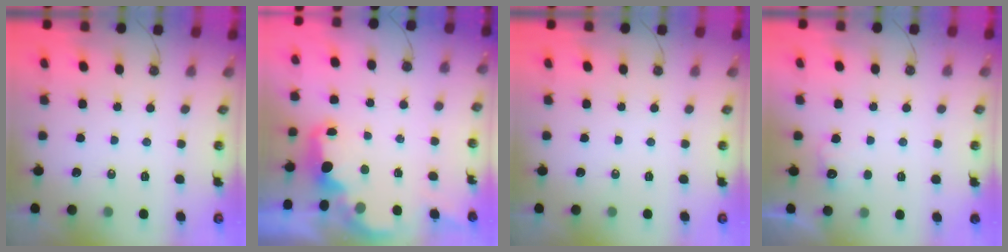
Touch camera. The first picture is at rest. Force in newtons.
{"total": 2.4, "press": 2.3, "slide": 0.8}
{"total": 0.0}
{"total": 5.8, "press": 5.7, "slide": 1.2}